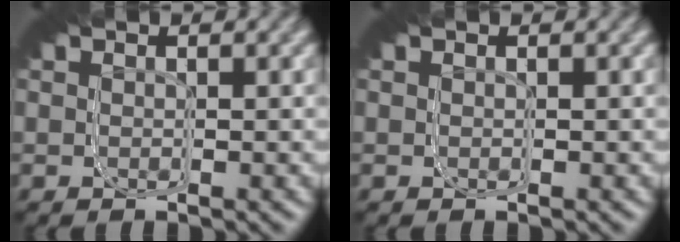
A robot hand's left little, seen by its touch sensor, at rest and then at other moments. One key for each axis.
{"total": 0.0}